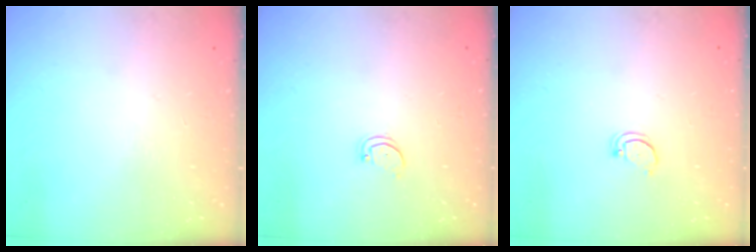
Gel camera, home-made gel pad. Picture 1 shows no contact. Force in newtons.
{"total": 1.5, "press": 1.5, "slide": 0.1}
{"total": 2.5, "press": 2.5, "slide": 0.2}